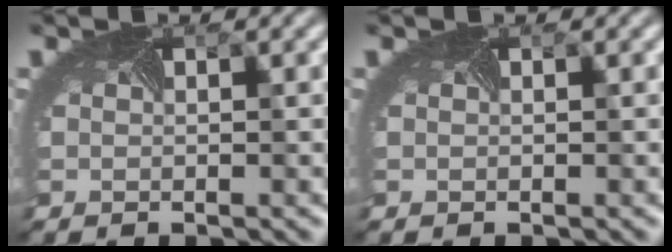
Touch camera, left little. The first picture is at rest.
{"total": 0.0}